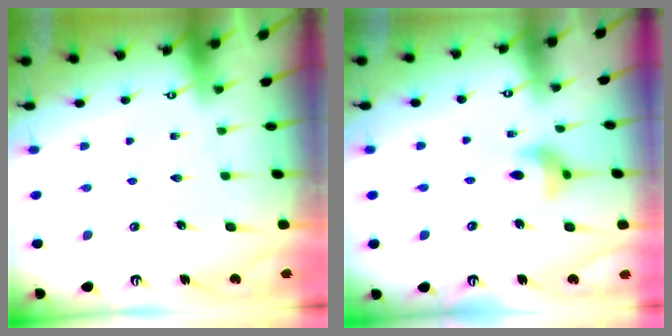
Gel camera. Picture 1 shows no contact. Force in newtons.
{"total": 8.0, "press": 7.9, "slide": 1.1}